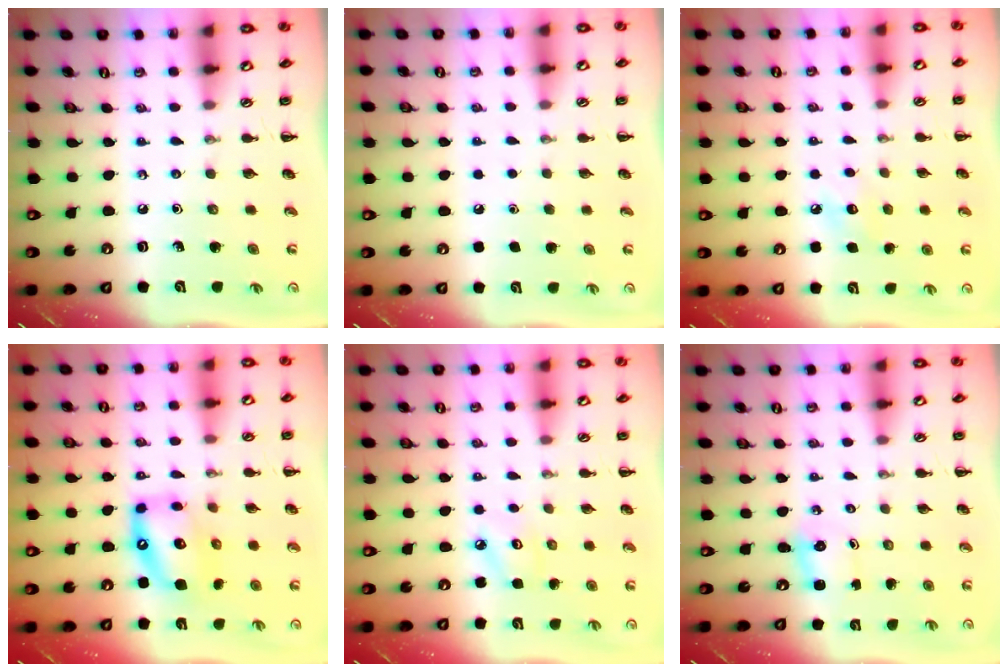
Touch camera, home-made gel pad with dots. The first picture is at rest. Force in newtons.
{"total": 1.8, "press": 1.7, "slide": 0.1}
{"total": 7.6, "press": 7.4, "slide": 1.5}
{"total": 14.0, "press": 13.6, "slide": 3.5}
{"total": 3.9, "press": 3.7, "slide": 0.9}
{"total": 2.2, "press": 2.1, "slide": 0.8}